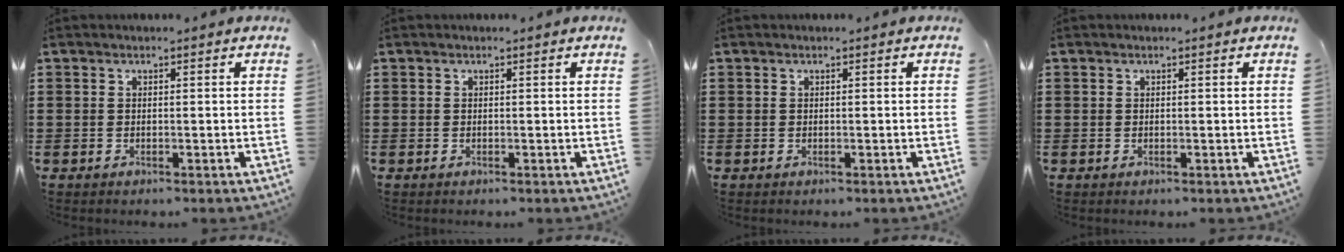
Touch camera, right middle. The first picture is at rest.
{"total": 0.0}
{"total": 0.0}
{"total": 0.0}